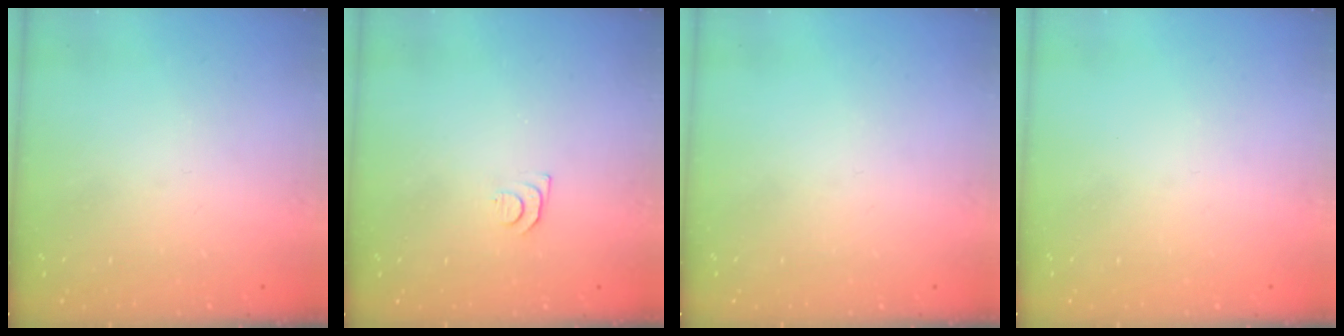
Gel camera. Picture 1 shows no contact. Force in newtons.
{"total": 4.0, "press": 4.0, "slide": 0.6}
{"total": 0.0}
{"total": 0.0}